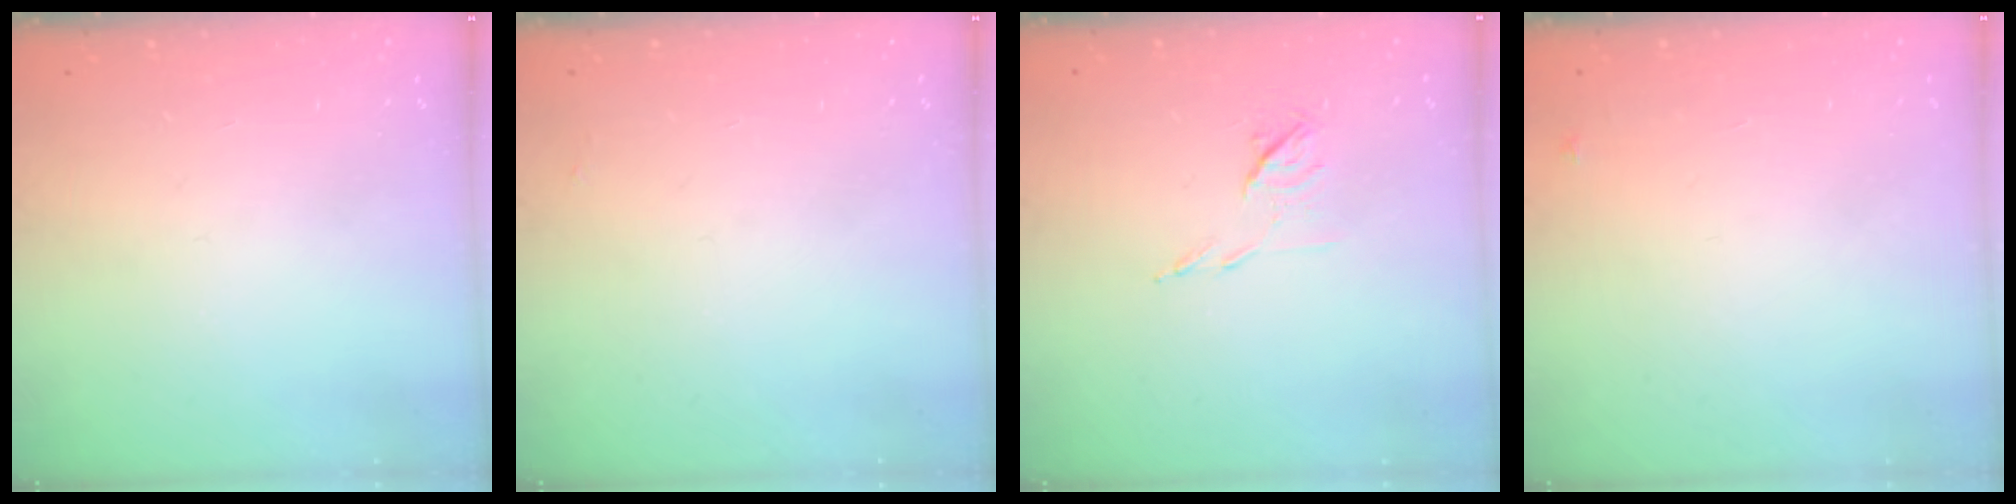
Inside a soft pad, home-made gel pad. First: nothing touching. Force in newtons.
{"total": 1.9, "press": 1.9, "slide": 0.3}
{"total": 6.4, "press": 6.3, "slide": 0.9}
{"total": 3.4, "press": 3.3, "slide": 0.4}